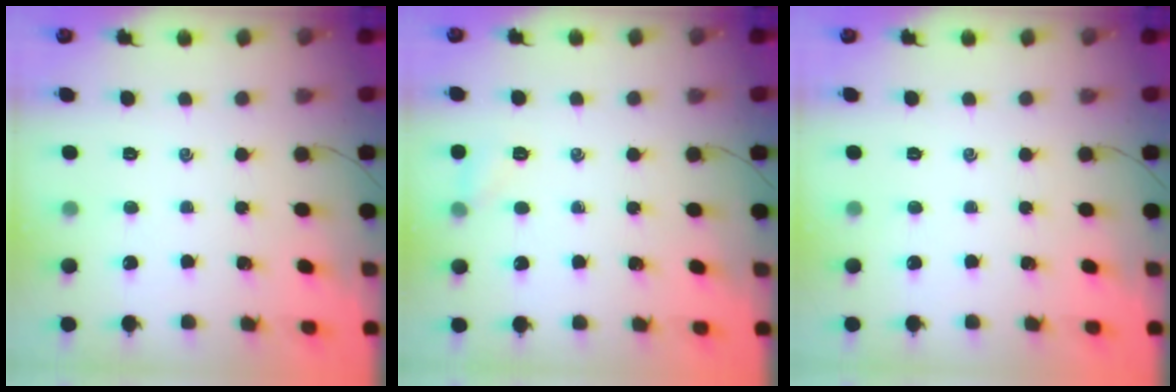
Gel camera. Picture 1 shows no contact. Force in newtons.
{"total": 5.1, "press": 5.0, "slide": 1.2}
{"total": 0.0}